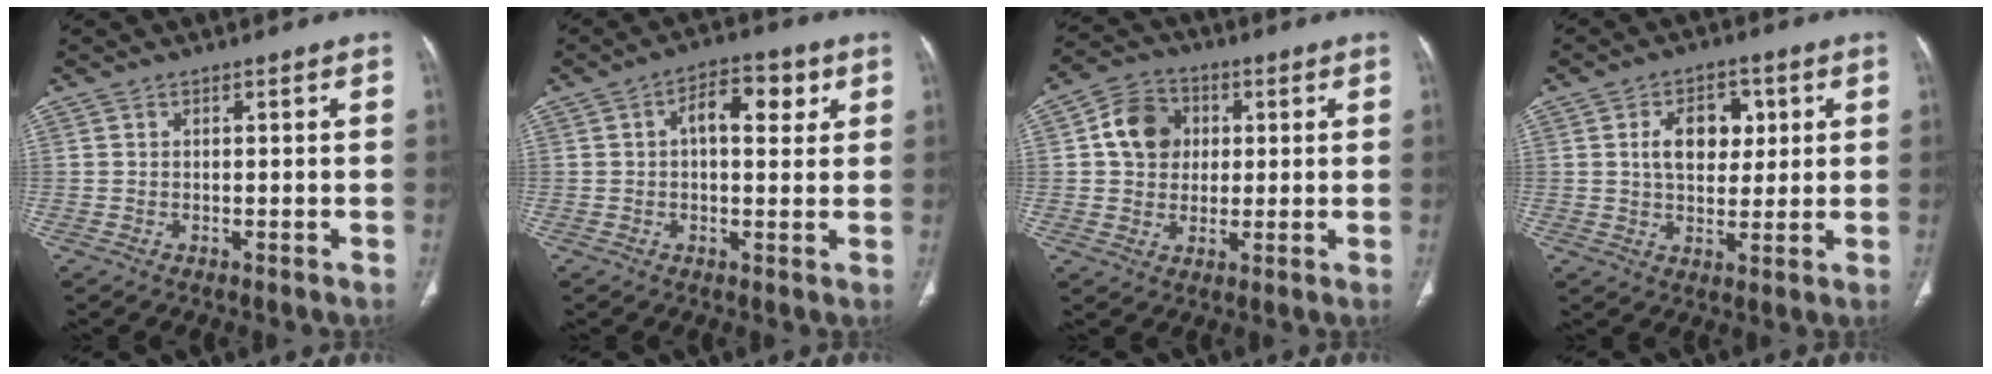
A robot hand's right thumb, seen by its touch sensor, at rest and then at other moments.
{"total": 8.0, "force": [2.2, 4.2, 6.4], "torque": [-0.071, 0.012, 0.028]}
{"total": 9.4, "force": [1.8, 8.0, 4.7], "torque": [-0.055, 0.006, 0.023]}
{"total": 8.9, "force": [2.1, 5.9, 6.4], "torque": [-0.068, -0.003, 0.035]}